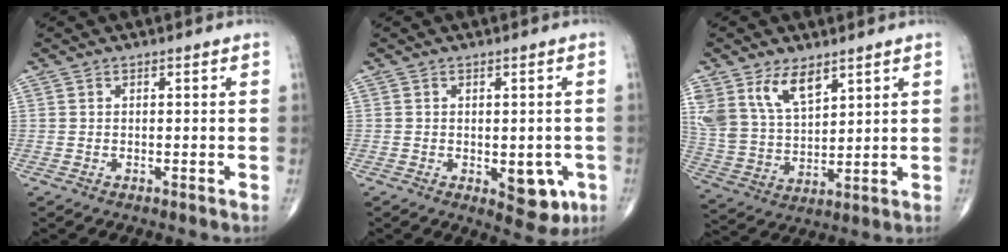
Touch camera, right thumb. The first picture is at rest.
{"total": 7.0, "force": [-2.0, 3.6, 5.6], "torque": [-0.041, -0.002, -0.016]}
{"total": 11.7, "force": [6.9, 6.3, 7.1], "torque": [-0.121, -0.028, 0.150]}